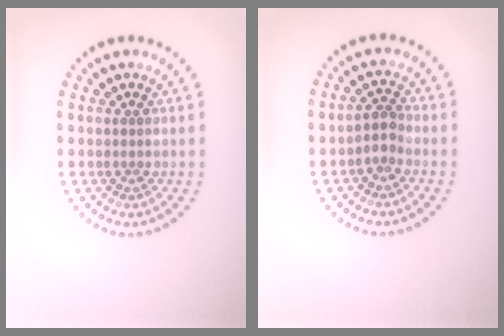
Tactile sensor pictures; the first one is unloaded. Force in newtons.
{"total": 1.6, "press": 1.3, "slide": 0.9}